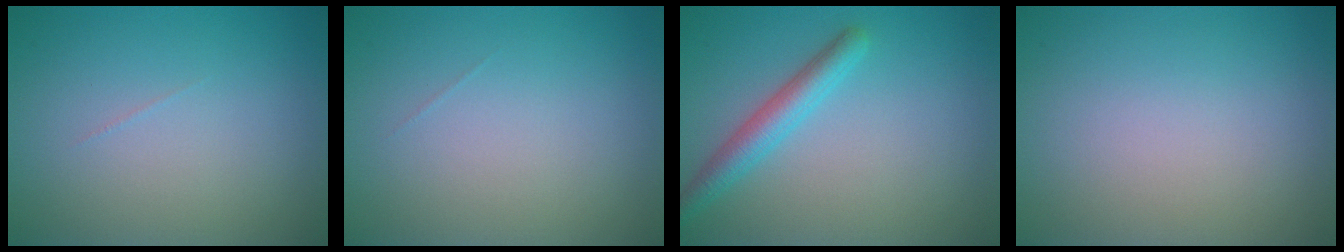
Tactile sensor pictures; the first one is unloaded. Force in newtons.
{"total": 0.0}
{"total": 2.9, "press": 2.9, "slide": 0.1}
{"total": 0.0}